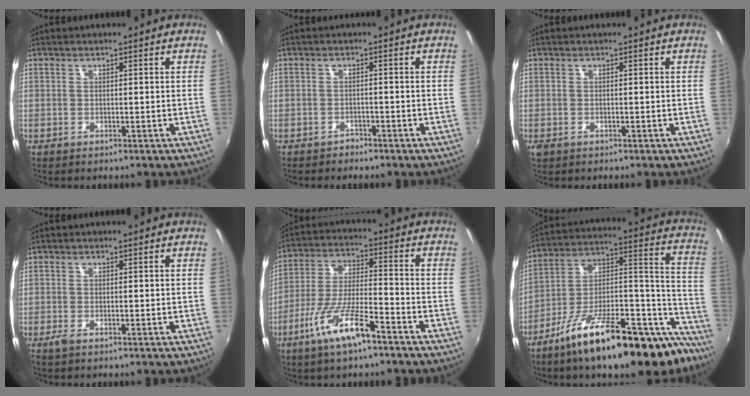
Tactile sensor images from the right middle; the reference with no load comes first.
{"total": 1.8, "force": [-1.6, 0.8, 0.2], "torque": [-0.007, -0.001, -0.024]}
{"total": 1.1, "force": [-0.5, 0.8, 0.5], "torque": [-0.010, -0.005, -0.009]}
{"total": 1.2, "force": [-0.8, 0.1, 0.9], "torque": [-0.018, -0.004, -0.016]}
{"total": 11.6, "force": [-7.2, 2.1, 8.9], "torque": [-0.181, -0.009, -0.131]}
{"total": 28.2, "force": [-20.5, 7.9, 17.8], "torque": [-0.221, 0.017, -0.316]}